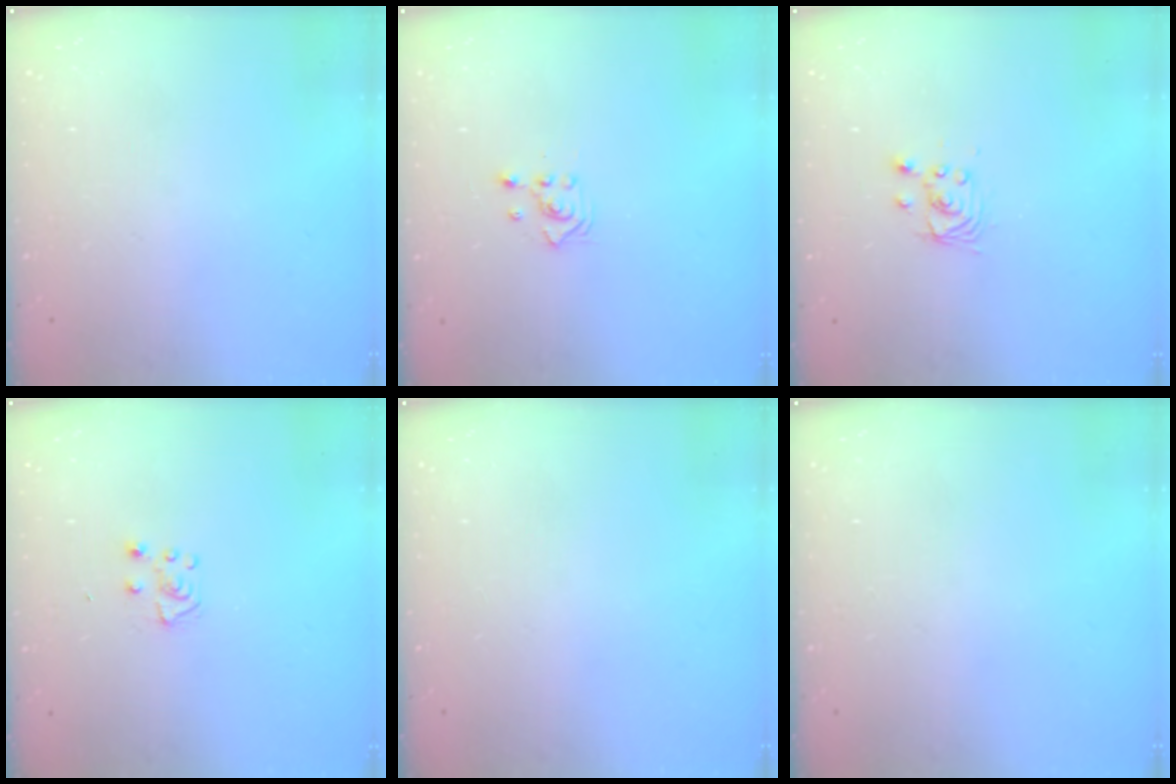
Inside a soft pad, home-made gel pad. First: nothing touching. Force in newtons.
{"total": 2.3, "press": 2.3, "slide": 0.3}
{"total": 2.9, "press": 2.9, "slide": 0.0}
{"total": 5.1, "press": 5.0, "slide": 0.6}
{"total": 0.0}
{"total": 0.0}